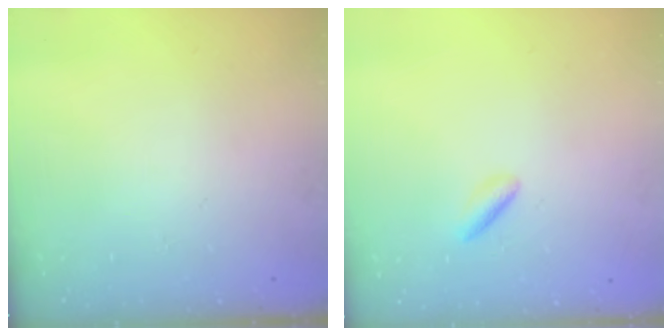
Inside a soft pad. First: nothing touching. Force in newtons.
{"total": 1.6, "press": 1.5, "slide": 0.6}